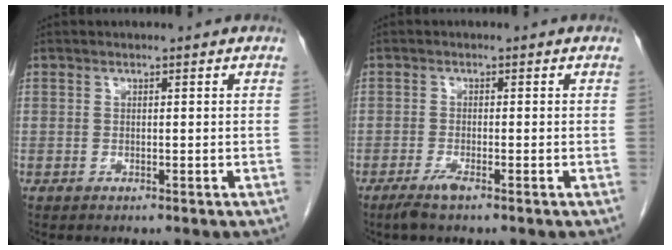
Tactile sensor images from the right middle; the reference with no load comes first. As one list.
[{"total": 2.1, "force": [-1.5, -0.1, 1.5], "torque": [-0.037, -0.006, -0.032]}]